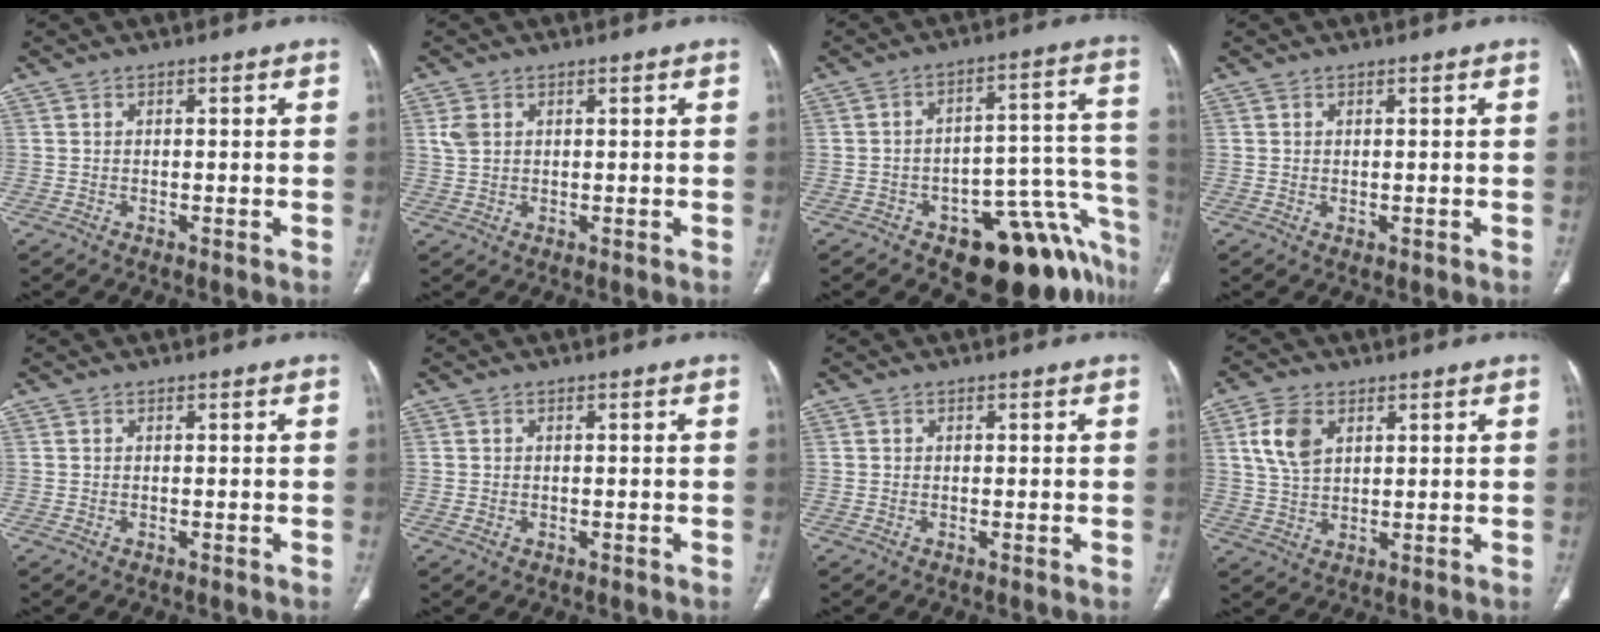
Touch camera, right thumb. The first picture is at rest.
{"total": 2.7, "force": [1.0, 2.0, 1.6], "torque": [-0.035, 0.003, 0.027]}
{"total": 18.9, "force": [-11.5, 8.6, 12.3], "torque": [-0.044, 0.110, -0.144]}
{"total": 0.7, "force": [-0.1, 0.4, 0.5], "torque": [-0.010, -0.003, 0.003]}
{"total": 0.0}
{"total": 0.9, "force": [-0.2, 0.7, 0.5], "torque": [-0.012, 0.004, 0.001]}
{"total": 0.0}
{"total": 7.4, "force": [2.8, 4.6, 5.0], "torque": [-0.093, -0.006, 0.059]}